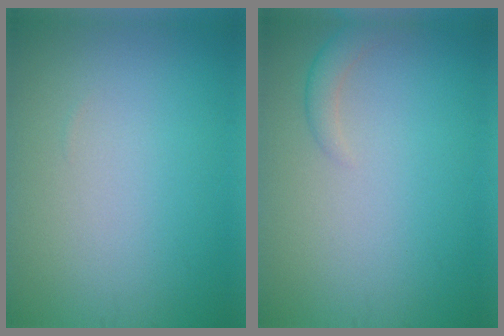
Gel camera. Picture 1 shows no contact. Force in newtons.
{"total": 1.5, "press": 1.5, "slide": 0.1}